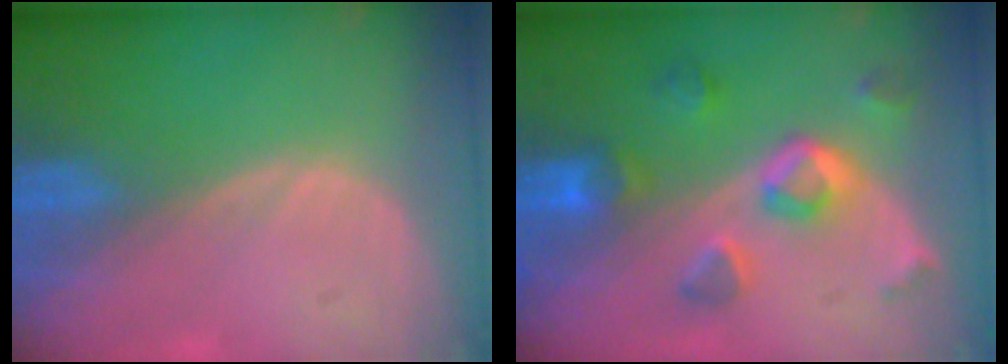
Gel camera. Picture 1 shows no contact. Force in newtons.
{"total": 7.8, "press": 7.0, "slide": 3.4}